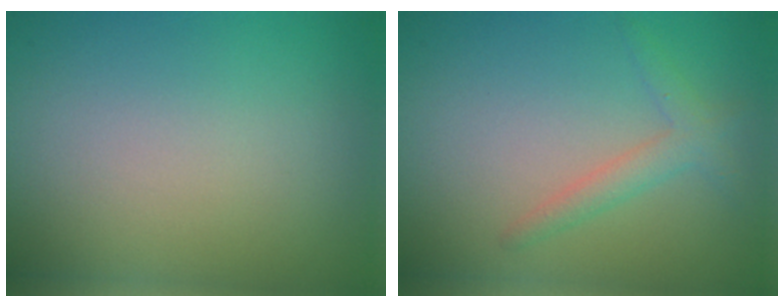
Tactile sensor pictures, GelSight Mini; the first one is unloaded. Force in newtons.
{"total": 2.0, "press": 2.0, "slide": 0.1}